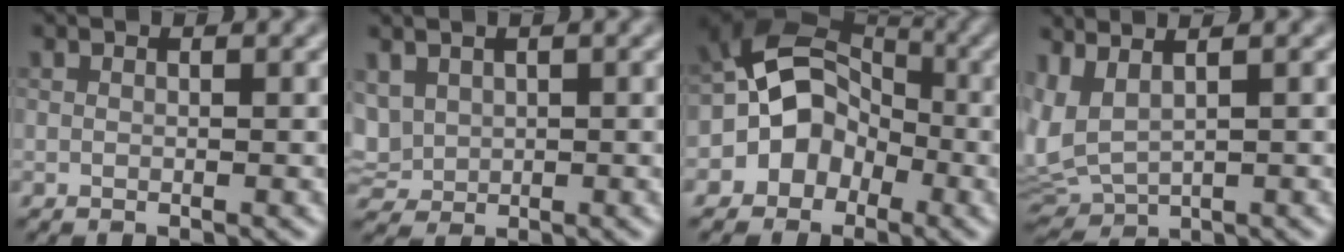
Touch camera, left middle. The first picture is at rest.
{"total": 1.8, "force": [0.5, 1.5, 0.9], "torque": [-0.027, 0.006, 0.025]}
{"total": 6.7, "force": [-2.4, 5.5, 2.9], "torque": [-0.005, 0.015, -0.067]}
{"total": 2.8, "force": [1.2, 1.1, 2.3], "torque": [-0.067, 0.007, 0.037]}